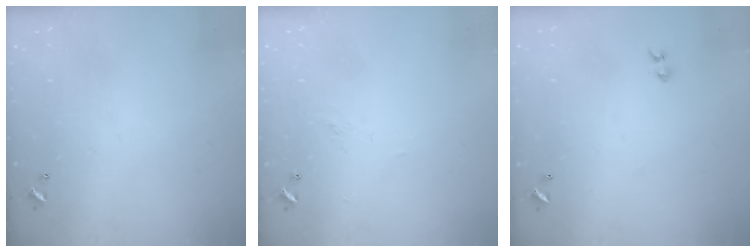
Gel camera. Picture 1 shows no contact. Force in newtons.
{"total": 1.6, "press": 1.5, "slide": 0.5}
{"total": 2.0, "press": 1.7, "slide": 1.0}